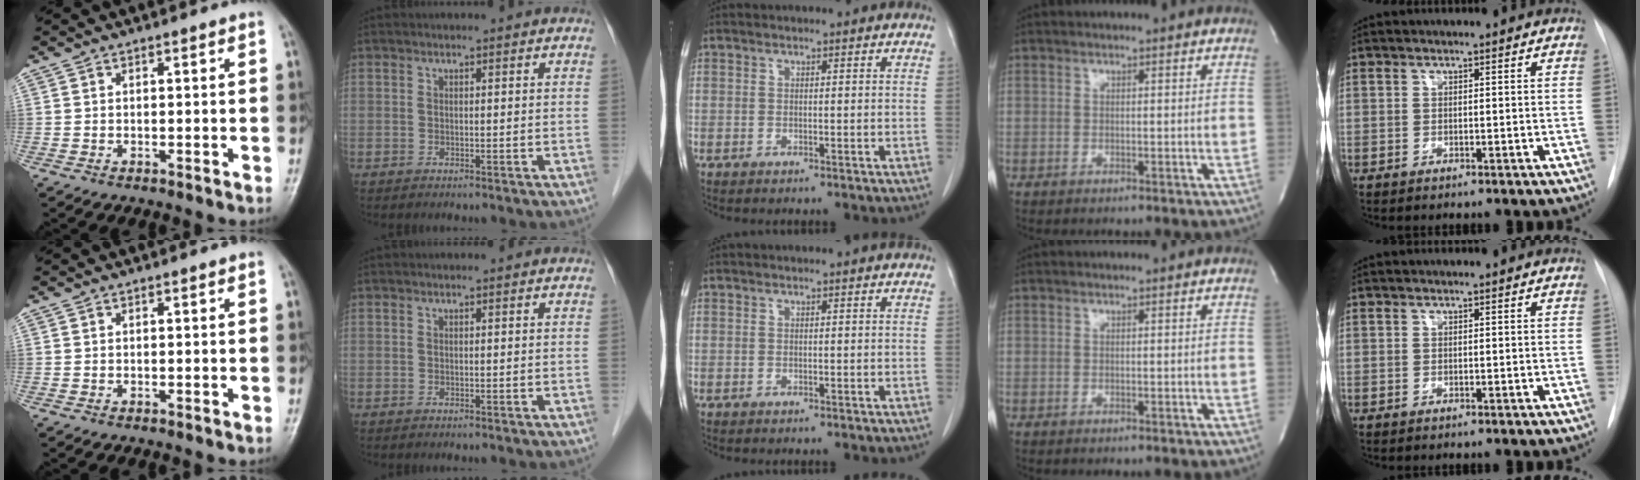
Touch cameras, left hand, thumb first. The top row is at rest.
{}